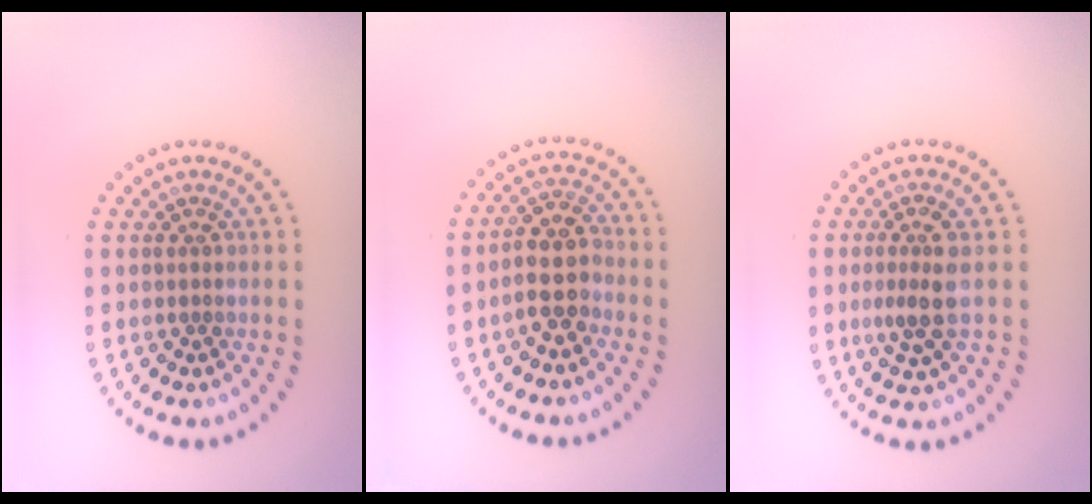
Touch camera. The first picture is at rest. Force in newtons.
{"total": 3.7, "press": 3.5, "slide": 1.3}
{"total": 3.0, "press": 2.6, "slide": 1.4}